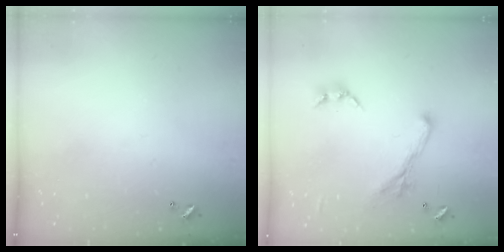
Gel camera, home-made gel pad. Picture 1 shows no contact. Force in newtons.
{"total": 2.1, "press": 1.7, "slide": 1.2}